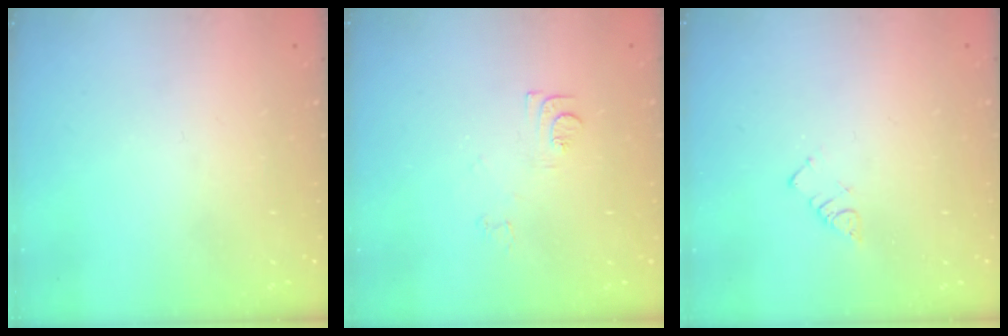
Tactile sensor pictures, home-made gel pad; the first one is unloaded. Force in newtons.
{"total": 6.5, "press": 6.4, "slide": 0.8}
{"total": 2.7, "press": 2.7, "slide": 0.4}